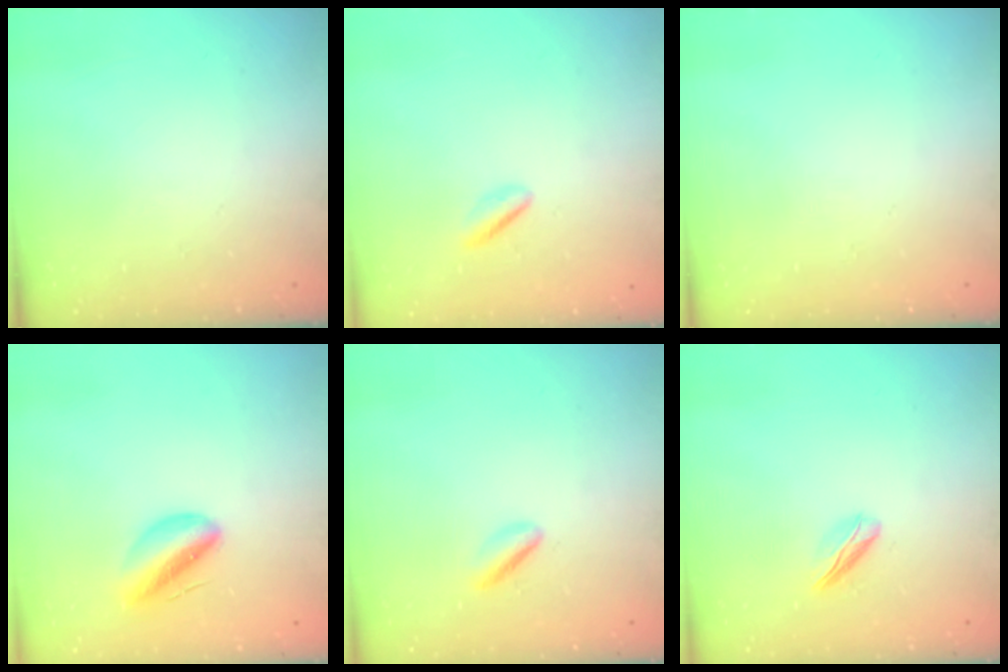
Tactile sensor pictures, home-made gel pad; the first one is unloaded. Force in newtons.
{"total": 1.1, "press": 0.9, "slide": 0.7}
{"total": 0.0}
{"total": 8.6, "press": 8.3, "slide": 2.4}
{"total": 3.7, "press": 3.6, "slide": 0.8}
{"total": 3.8, "press": 3.8, "slide": 0.4}